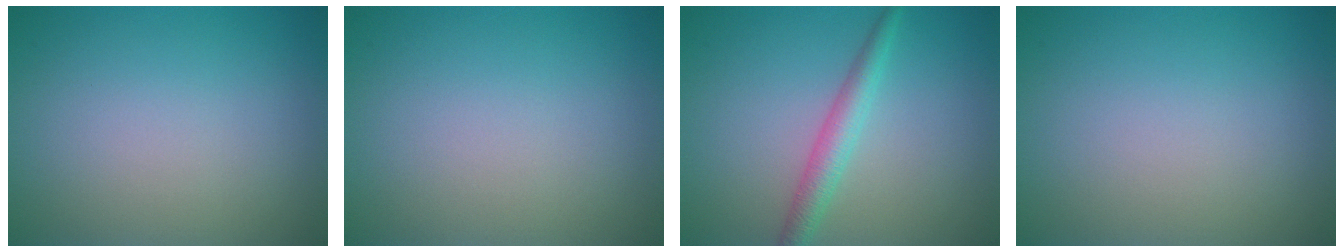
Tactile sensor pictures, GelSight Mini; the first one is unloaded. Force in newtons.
{"total": 0.0}
{"total": 2.5, "press": 2.5, "slide": 0.1}
{"total": 0.0}